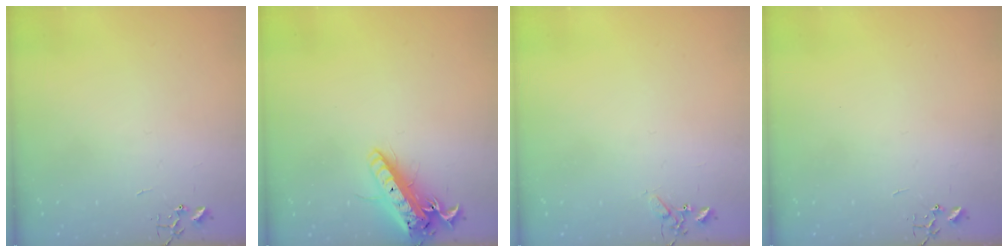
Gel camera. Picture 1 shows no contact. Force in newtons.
{"total": 19.0, "press": 18.6, "slide": 3.8}
{"total": 4.7, "press": 4.6, "slide": 0.6}
{"total": 0.0}